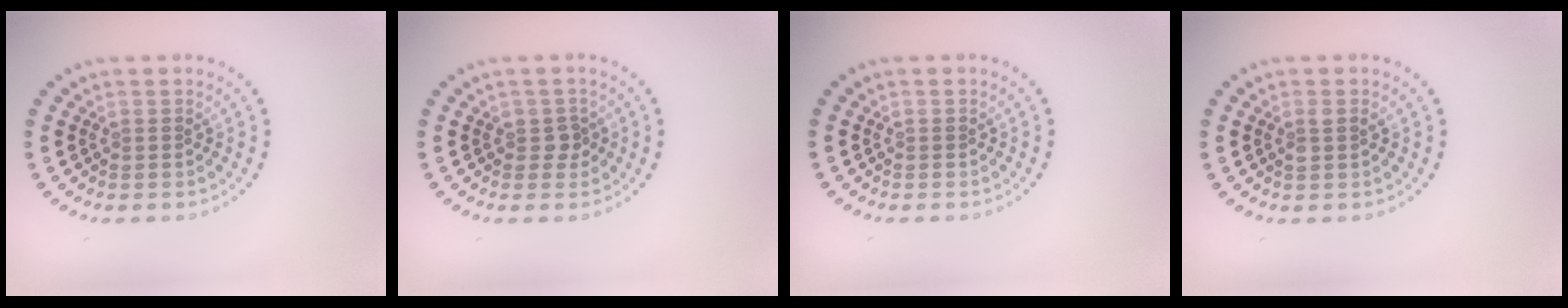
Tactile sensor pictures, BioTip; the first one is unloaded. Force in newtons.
{"total": 1.1, "press": 1.0, "slide": 0.5}
{"total": 0.0}
{"total": 1.2, "press": 1.1, "slide": 0.5}